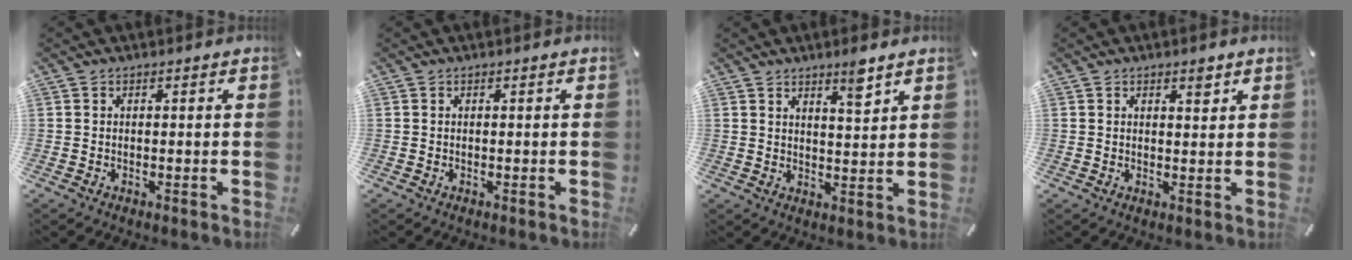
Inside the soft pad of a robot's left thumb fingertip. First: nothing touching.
{"total": 0.0}
{"total": 5.1, "force": [4.1, 0.9, 2.8], "torque": [-0.034, -0.028, 0.067]}
{"total": 2.1, "force": [1.4, 1.0, 1.2], "torque": [-0.010, -0.005, 0.022]}